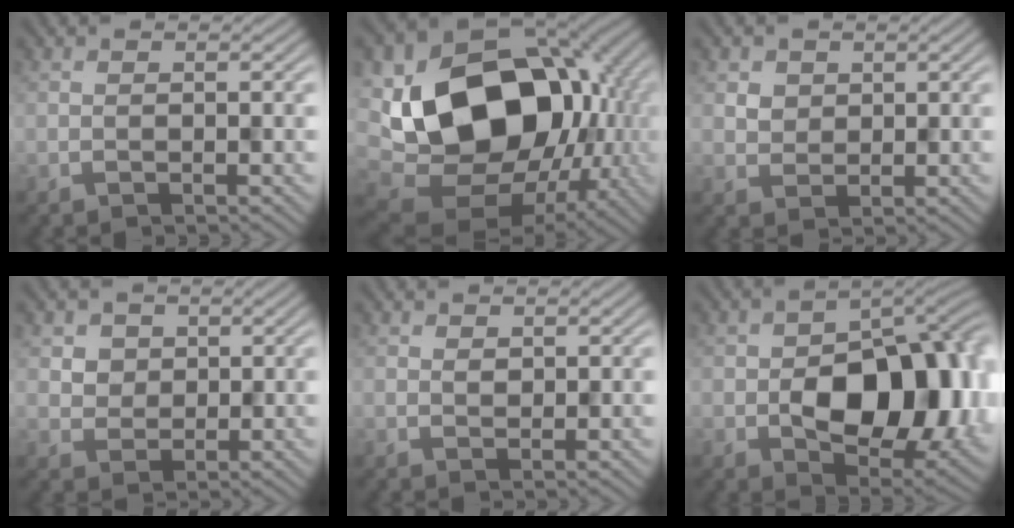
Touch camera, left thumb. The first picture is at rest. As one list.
[{"total": 19.1, "force": [-0.7, 14.4, 12.6], "torque": [-0.231, -0.036, 0.023]}, {"total": 2.3, "force": [1.8, 1.4, -0.4], "torque": [0.003, -0.005, 0.037]}, {"total": 2.9, "force": [1.9, 2.2, -0.2], "torque": [-0.009, -0.009, 0.045]}, {"total": 1.2, "force": [0.9, 0.8, 0.4], "torque": [-0.009, 0.003, 0.017]}, {"total": 14.6, "force": [-0.9, 9.2, 11.2], "torque": [-0.145, -0.014, -0.007]}]